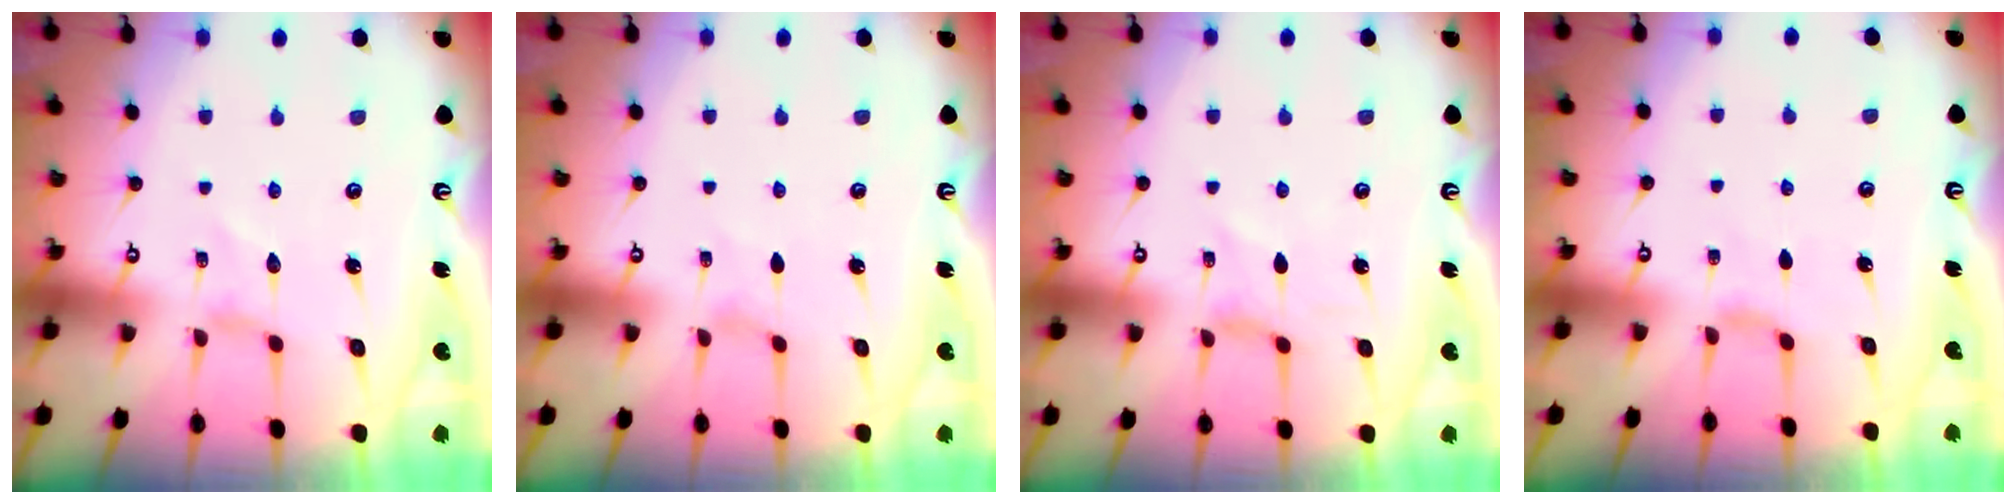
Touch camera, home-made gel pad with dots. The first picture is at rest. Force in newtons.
{"total": 0.0}
{"total": 0.0}
{"total": 2.6, "press": 2.6, "slide": 0.5}